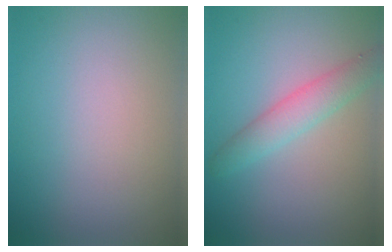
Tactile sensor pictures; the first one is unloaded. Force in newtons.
{"total": 3.0, "press": 3.0, "slide": 0.3}